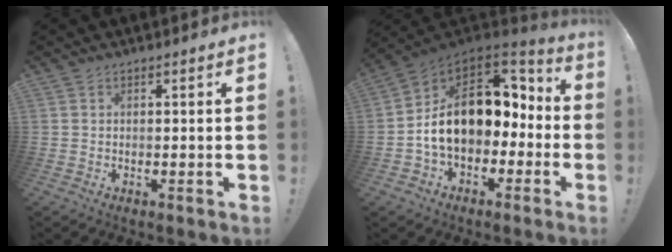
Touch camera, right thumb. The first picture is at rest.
{"total": 19.1, "force": [1.7, 13.0, 14.0], "torque": [-0.204, 0.004, 0.049]}